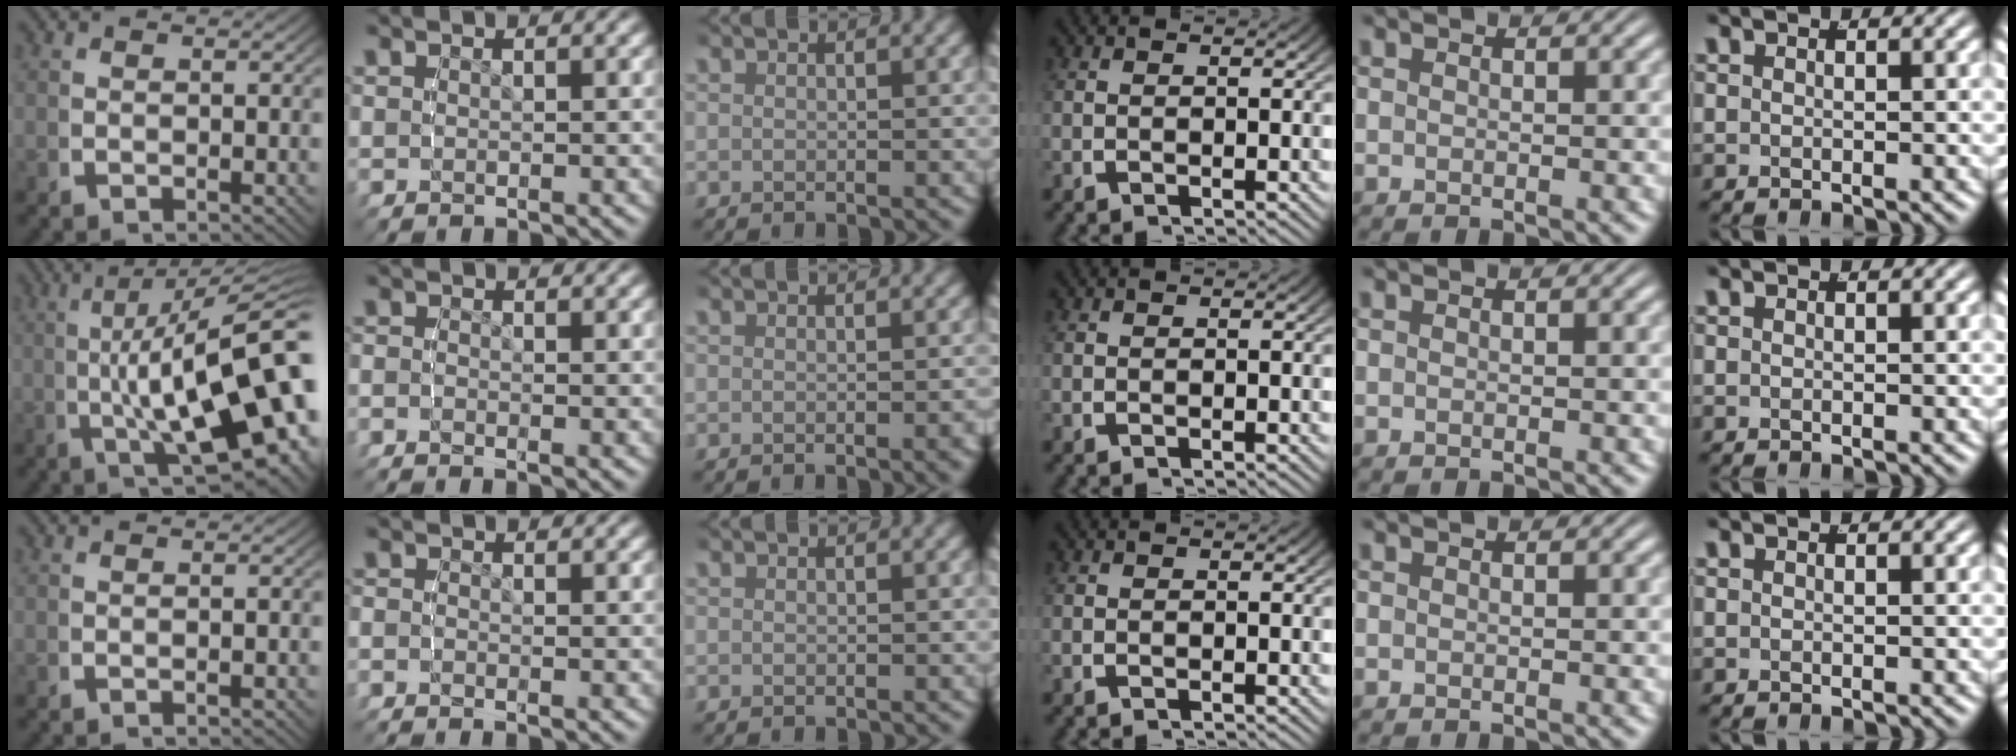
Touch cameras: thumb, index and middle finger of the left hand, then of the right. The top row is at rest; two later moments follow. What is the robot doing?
{"motion": "lift_and_place", "object": "toy banana"}